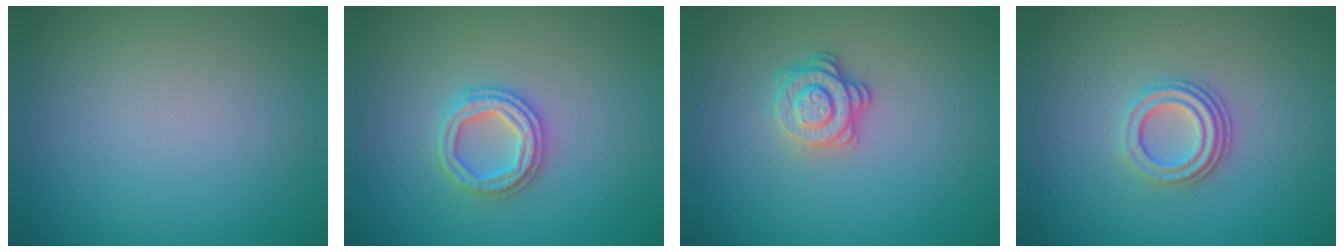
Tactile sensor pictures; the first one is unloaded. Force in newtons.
{"total": 2.7, "press": 2.6, "slide": 0.7}
{"total": 2.8, "press": 2.5, "slide": 1.3}
{"total": 3.1, "press": 2.2, "slide": 2.2}